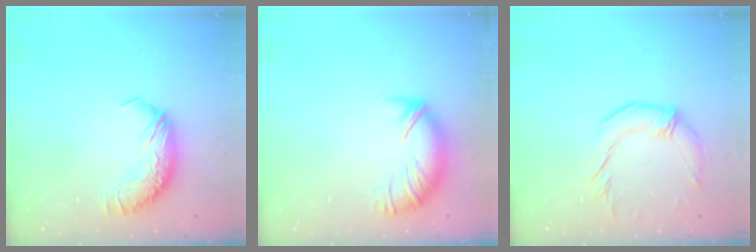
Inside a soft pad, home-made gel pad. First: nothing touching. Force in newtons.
{"total": 3.1, "press": 2.3, "slide": 2.1}
{"total": 2.3, "press": 1.8, "slide": 1.4}